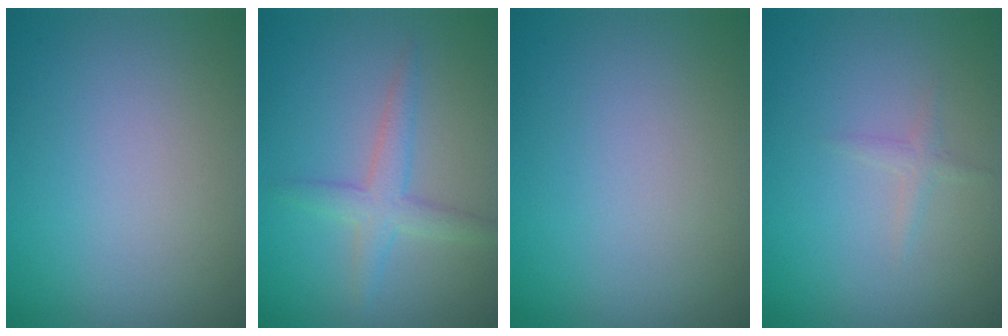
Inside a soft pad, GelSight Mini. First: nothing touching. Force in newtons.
{"total": 2.5, "press": 2.5, "slide": 0.2}
{"total": 0.0}
{"total": 0.8, "press": 0.8, "slide": 0.1}